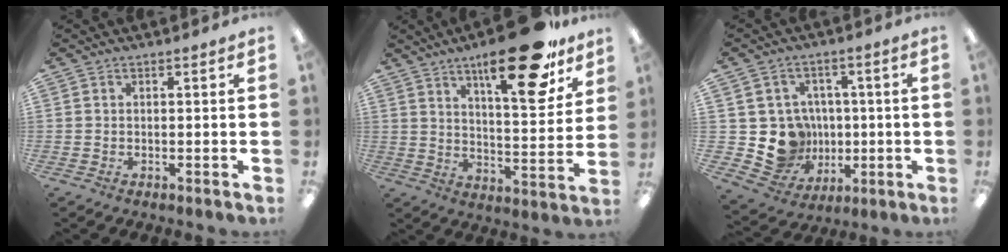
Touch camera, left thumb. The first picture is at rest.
{"total": 21.4, "force": [14.3, 6.3, 14.7], "torque": [-0.206, -0.086, 0.223]}
{"total": 12.5, "force": [-0.9, 11.9, 3.9], "torque": [-0.093, 0.001, 0.002]}